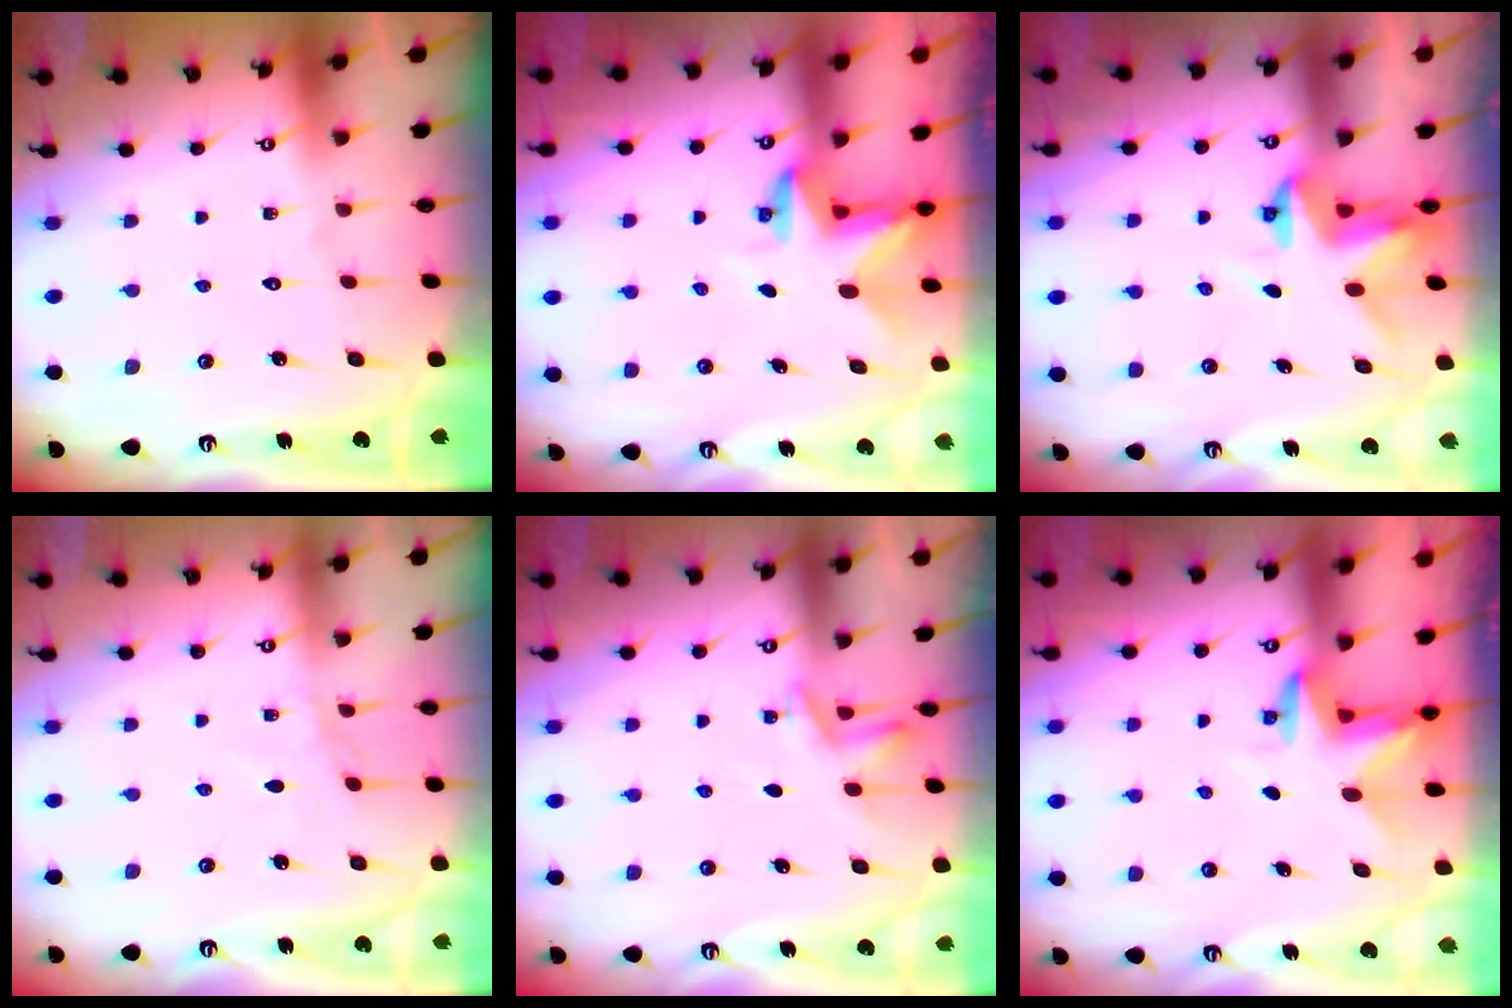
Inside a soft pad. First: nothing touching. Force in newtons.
{"total": 2.8, "press": 2.8, "slide": 0.2}
{"total": 3.7, "press": 3.7, "slide": 0.2}
{"total": 3.9, "press": 3.8, "slide": 0.5}
{"total": 4.0, "press": 3.6, "slide": 1.8}
{"total": 3.2, "press": 3.2, "slide": 0.1}